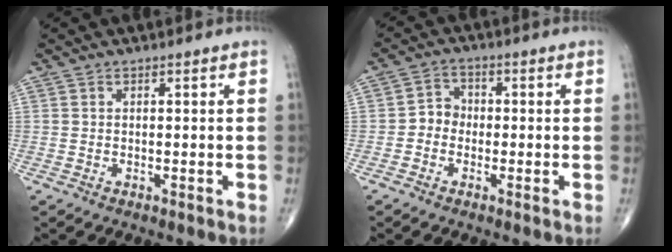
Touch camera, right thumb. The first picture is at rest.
{"total": 3.7, "force": [-1.0, 3.2, 1.6], "torque": [-0.008, 0.014, -0.029]}